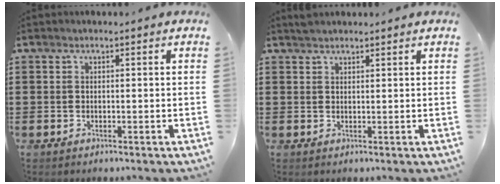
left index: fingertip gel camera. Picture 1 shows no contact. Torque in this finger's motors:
{"motor_torque": [0.54, 0.55, 0.05, -0.01]}